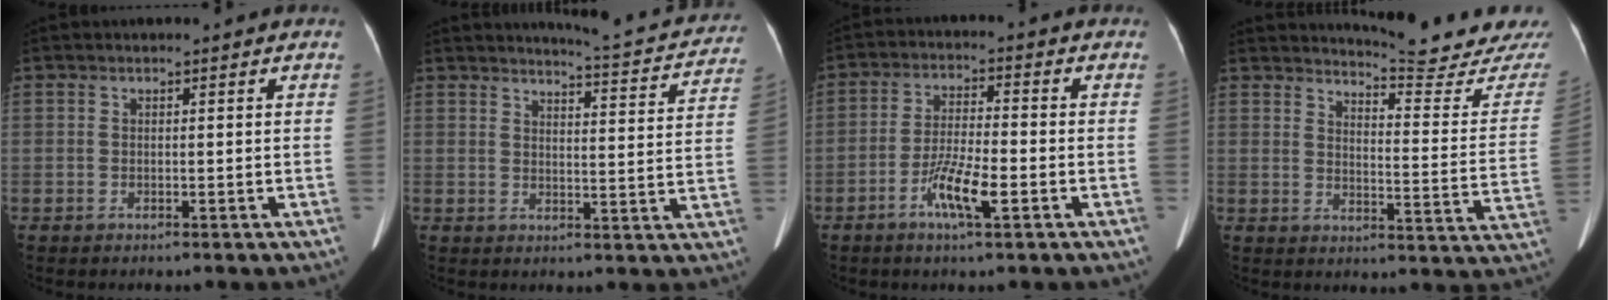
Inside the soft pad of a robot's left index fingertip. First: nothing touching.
{"total": 12.6, "force": [12.2, 1.0, 2.8], "torque": [-0.029, -0.038, 0.131]}
{"total": 6.8, "force": [-3.0, 0.8, 6.0], "torque": [-0.118, -0.004, -0.057]}
{"total": 15.7, "force": [15.4, -1.5, 2.7], "torque": [-0.036, -0.119, 0.177]}